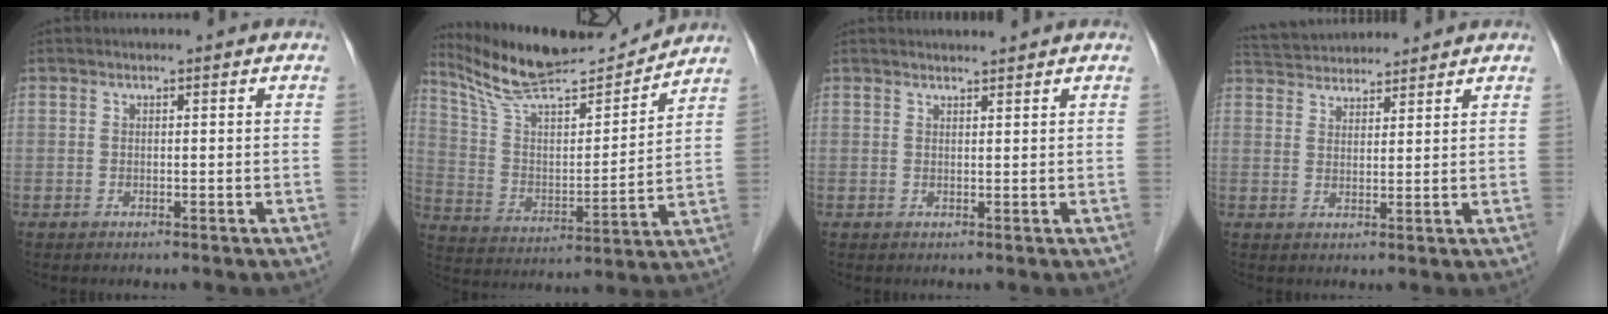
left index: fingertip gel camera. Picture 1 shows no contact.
{"total": 17.3, "force": [16.2, 1.4, 6.0], "torque": [-0.113, -0.003, 0.280]}
{"total": 2.1, "force": [2.1, -0.1, 0.5], "torque": [-0.007, 0.009, 0.033]}
{"total": 8.8, "force": [8.5, 1.4, 1.9], "torque": [-0.039, 0.037, 0.139]}